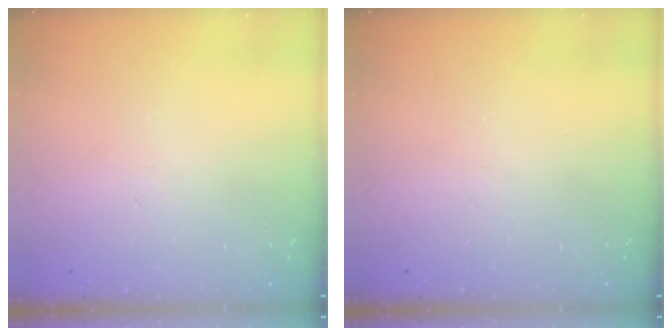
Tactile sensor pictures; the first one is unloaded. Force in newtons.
{"total": 0.0}